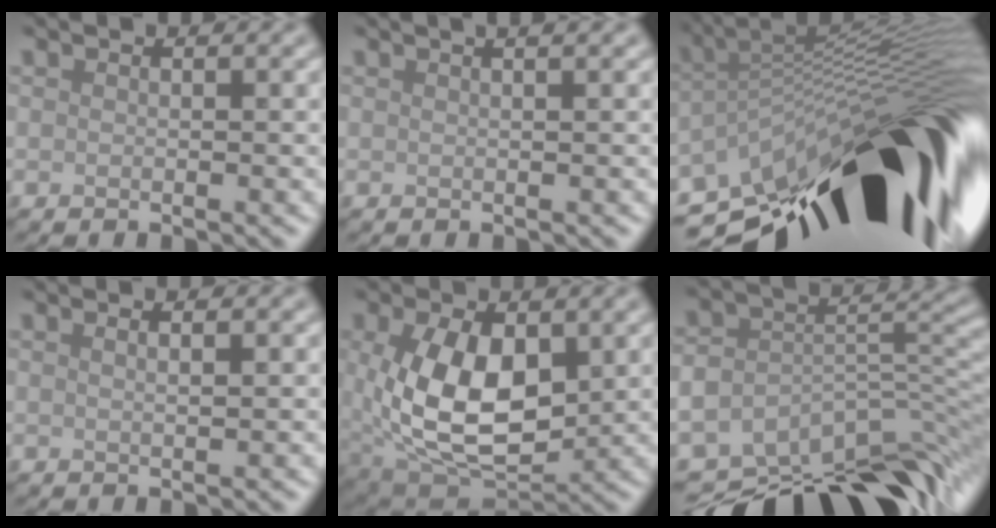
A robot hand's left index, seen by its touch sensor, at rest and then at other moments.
{"total": 3.6, "force": [2.0, 1.7, 2.6], "torque": [-0.007, 0.021, -0.010]}
{"total": 18.6, "force": [-7.2, 6.7, 15.9], "torque": [-0.227, 0.005, -0.133]}
{"total": 1.4, "force": [0.6, 0.5, 1.1], "torque": [-0.006, -0.002, 0.003]}
{"total": 10.2, "force": [0.9, 6.0, 8.1], "torque": [-0.166, -0.015, 0.024]}
{"total": 11.8, "force": [-8.5, 5.3, 6.3], "torque": [-0.100, -0.002, -0.128]}